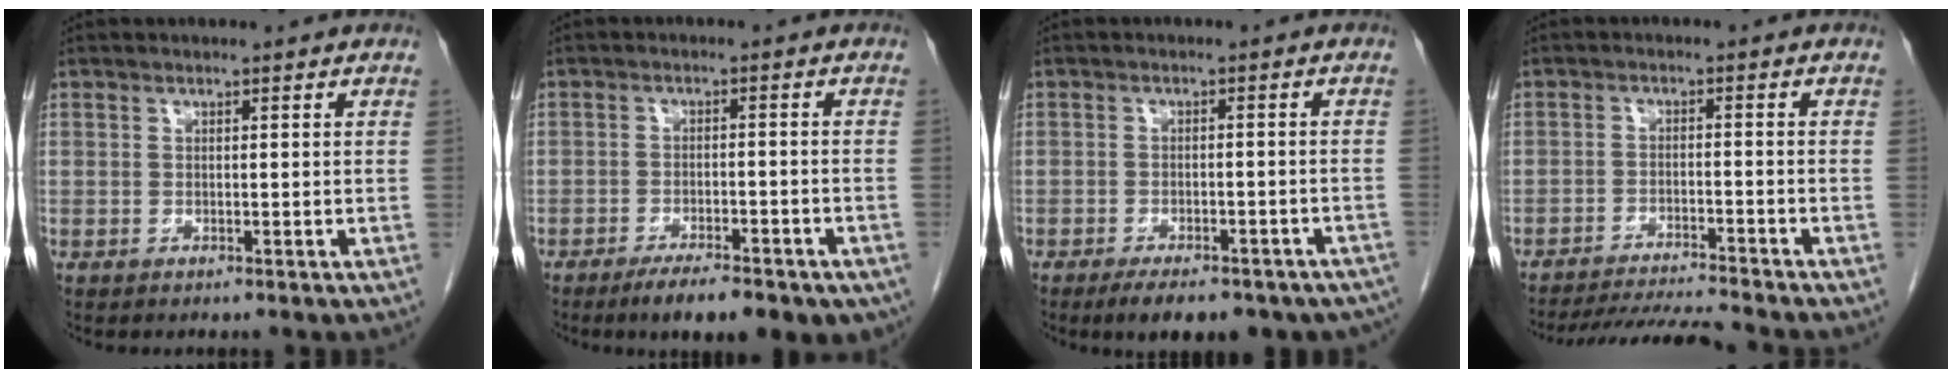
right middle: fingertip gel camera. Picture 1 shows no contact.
{"total": 10.9, "force": [-7.6, 3.3, 7.0], "torque": [-0.076, -0.003, -0.106]}
{"total": 15.1, "force": [-11.9, 5.7, 7.3], "torque": [-0.079, 0.009, -0.140]}
{"total": 8.8, "force": [-8.4, -1.2, 2.0], "torque": [-0.028, -0.015, -0.143]}